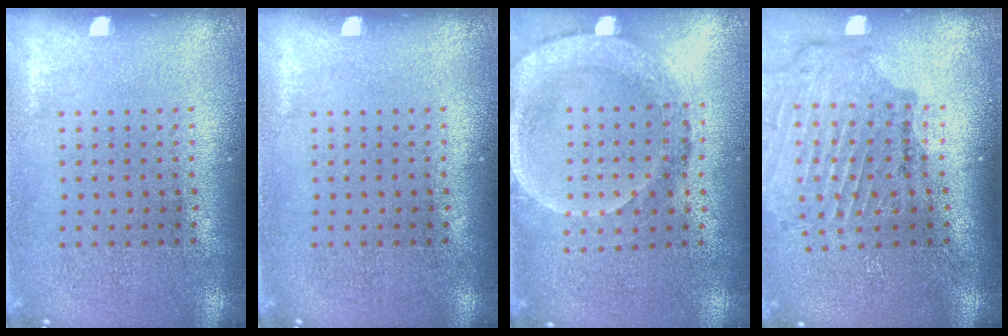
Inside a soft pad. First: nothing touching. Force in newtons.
{"total": 0.0}
{"total": 1.9, "press": 1.7, "slide": 0.9}
{"total": 1.7, "press": 1.7, "slide": 0.1}